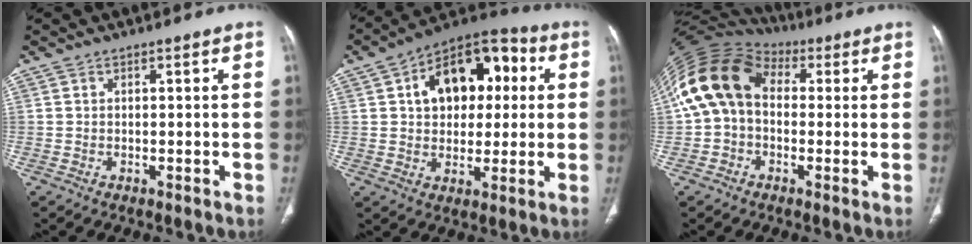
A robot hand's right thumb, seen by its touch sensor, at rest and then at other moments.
{"total": 17.8, "force": [4.2, 11.1, 13.2], "torque": [-0.155, 0.025, 0.059]}
{"total": 14.6, "force": [1.3, 10.8, 9.7], "torque": [-0.183, 0.045, 0.014]}